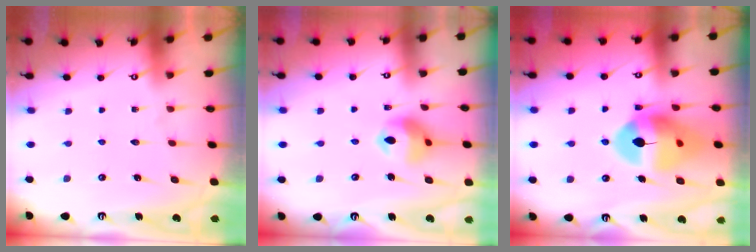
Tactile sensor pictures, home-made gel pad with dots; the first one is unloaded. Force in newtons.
{"total": 10.8, "press": 10.7, "slide": 1.4}
{"total": 15.4, "press": 15.3, "slide": 1.8}